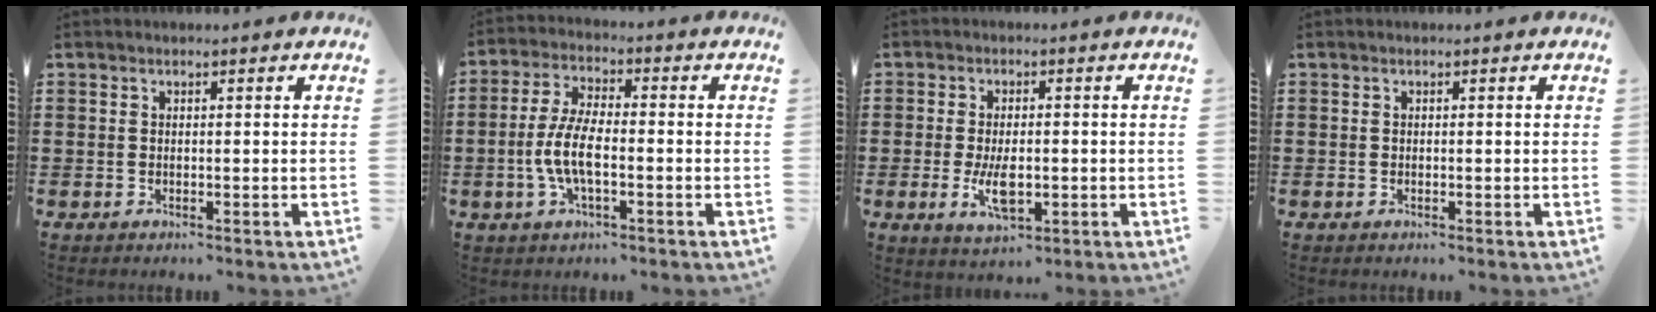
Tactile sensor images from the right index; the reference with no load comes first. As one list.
[{"total": 6.9, "force": [-1.8, 2.5, 6.2], "torque": [-0.147, -0.010, -0.042]}, {"total": 5.2, "force": [-0.9, 2.4, 4.5], "torque": [-0.092, -0.010, -0.020]}, {"total": 0.0}]